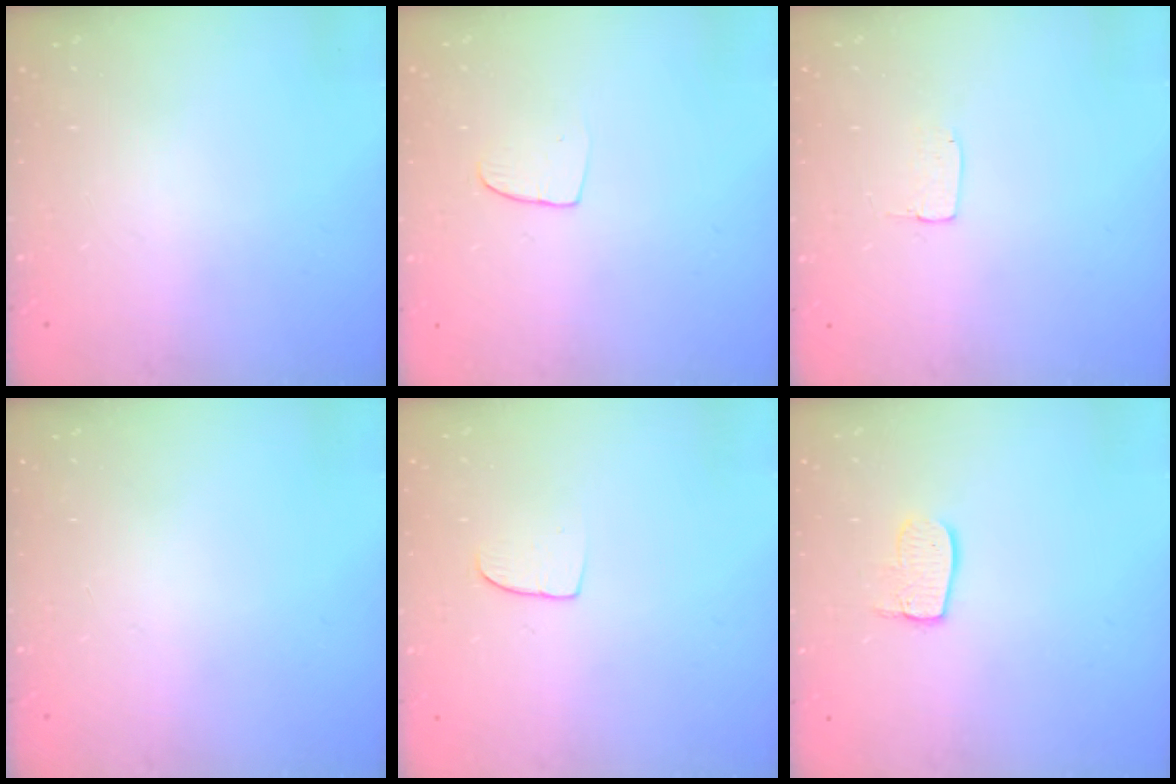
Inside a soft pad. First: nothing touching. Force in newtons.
{"total": 5.8, "press": 5.7, "slide": 0.4}
{"total": 2.9, "press": 2.9, "slide": 0.2}
{"total": 0.0}
{"total": 6.4, "press": 6.4, "slide": 0.5}
{"total": 7.6, "press": 7.6, "slide": 0.2}